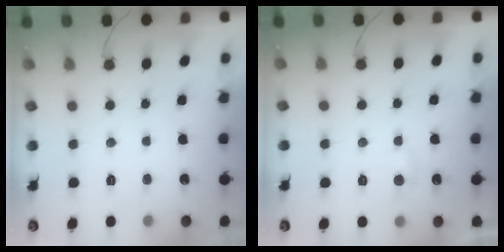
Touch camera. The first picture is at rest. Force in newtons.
{"total": 3.8, "press": 3.7, "slide": 0.4}